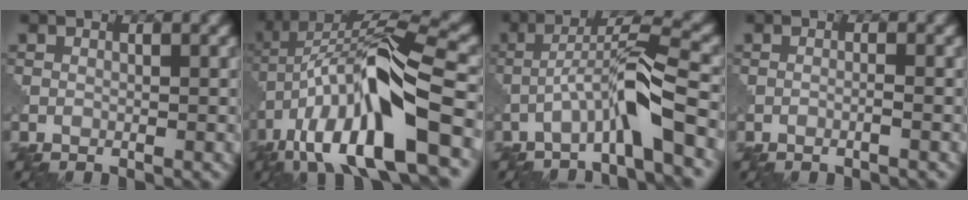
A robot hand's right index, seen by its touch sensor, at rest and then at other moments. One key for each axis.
{"total": 14.5, "fx": -5.5, "fy": 3.8, "fz": 12.9, "tx": -0.231, "ty": 0.017, "tz": -0.086}
{"total": 5.8, "fx": -2.8, "fy": 0.4, "fz": 5.1, "tx": -0.089, "ty": 0.021, "tz": -0.062}
{"total": 0.9, "fx": -0.5, "fy": 0.1, "fz": 0.8, "tx": -0.013, "ty": 0.002, "tz": -0.015}